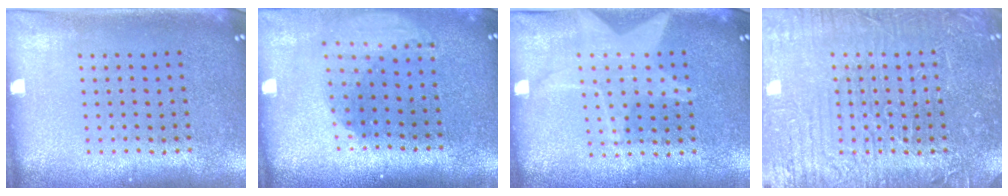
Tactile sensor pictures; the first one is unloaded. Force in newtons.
{"total": 1.9, "press": 1.5, "slide": 1.1}
{"total": 1.5, "press": 1.5, "slide": 0.4}
{"total": 4.7, "press": 4.6, "slide": 0.6}